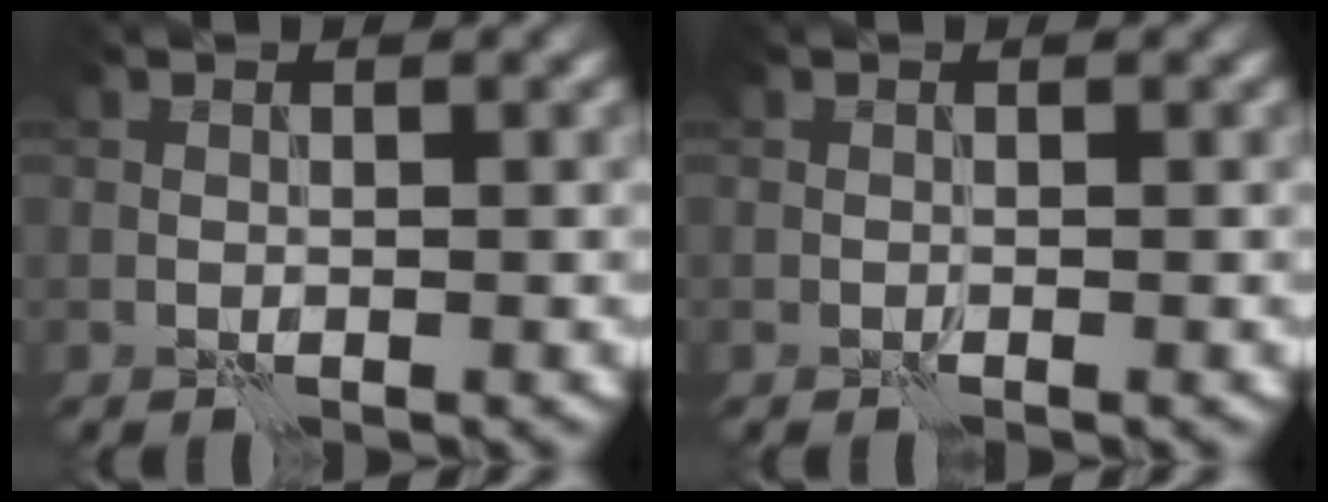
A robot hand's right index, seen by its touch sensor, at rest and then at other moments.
{"total": 0.0}